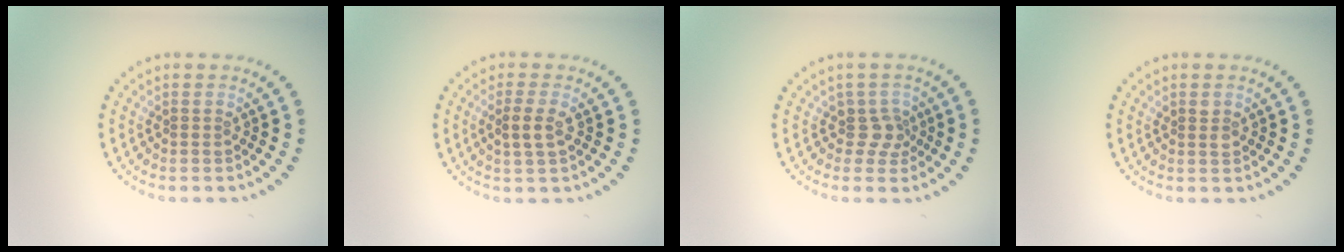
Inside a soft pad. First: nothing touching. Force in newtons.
{"total": 2.2, "press": 2.1, "slide": 0.8}
{"total": 1.9, "press": 1.4, "slide": 1.3}
{"total": 1.0, "press": 1.0, "slide": 0.2}